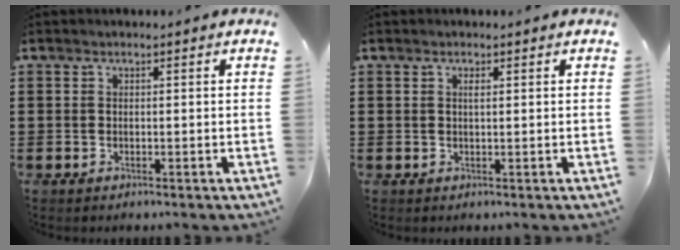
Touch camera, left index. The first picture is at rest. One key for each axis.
{"total": 1.0, "fx": 0.4, "fy": 0.2, "fz": 0.8, "tx": -0.018, "ty": 0.002, "tz": 0.008}